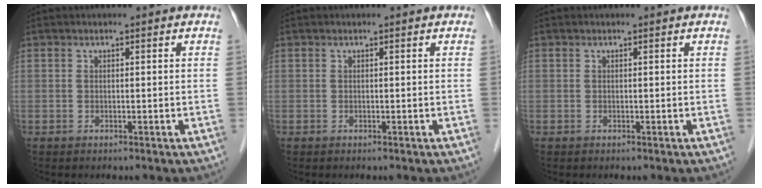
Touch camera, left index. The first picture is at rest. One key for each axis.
{"total": 0.0}
{"total": 0.0}